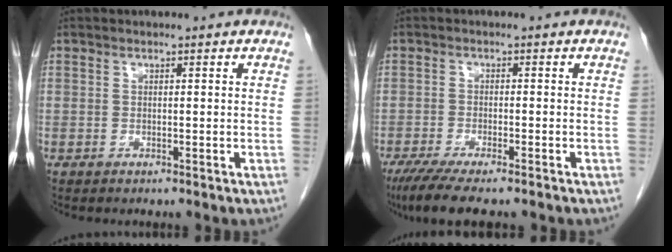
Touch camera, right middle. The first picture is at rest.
{"total": 7.9, "force": [-6.3, 1.0, 4.8], "torque": [-0.076, -0.018, -0.100]}